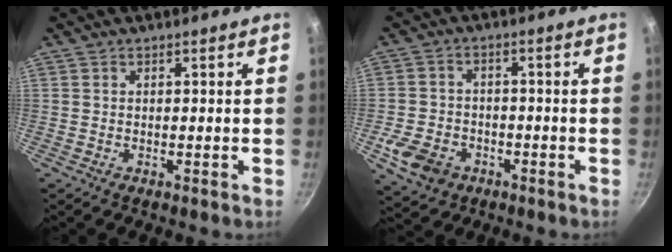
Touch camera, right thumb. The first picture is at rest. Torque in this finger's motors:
{"motor_torque": [1.20, 0.91, 0.41, -0.72, 0.06]}